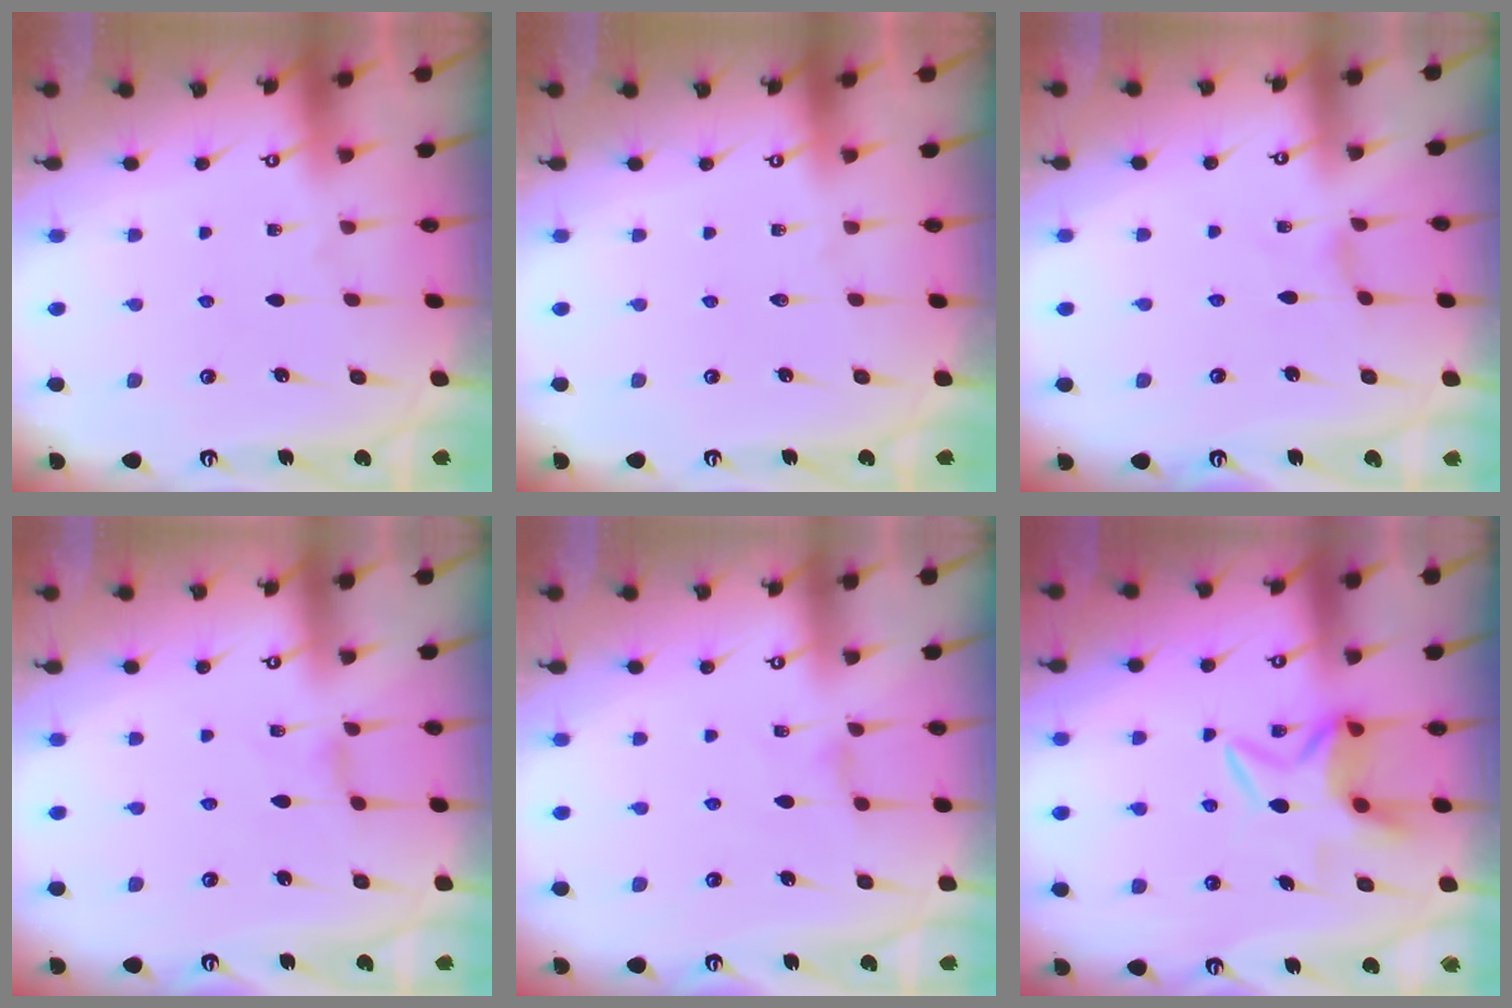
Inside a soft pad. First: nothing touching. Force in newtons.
{"total": 0.0}
{"total": 1.5, "press": 1.5, "slide": 0.3}
{"total": 0.7, "press": 0.6, "slide": 0.3}
{"total": 1.4, "press": 1.3, "slide": 0.3}
{"total": 6.6, "press": 6.5, "slide": 1.2}